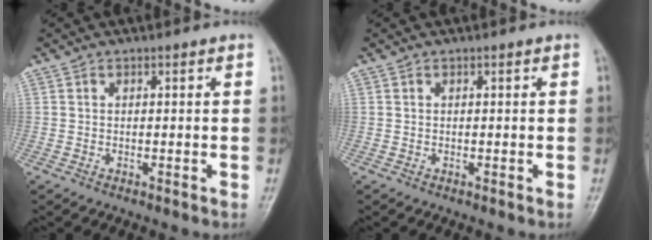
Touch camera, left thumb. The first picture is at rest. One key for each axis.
{"total": 0.0}